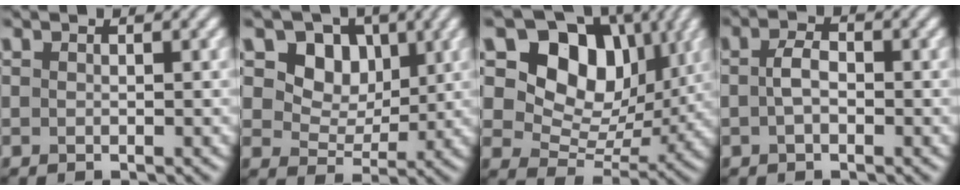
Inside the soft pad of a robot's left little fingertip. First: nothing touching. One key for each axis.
{"total": 7.5, "fx": 3.2, "fy": 5.8, "fz": 3.6, "tx": -0.079, "ty": -0.007, "tz": 0.061}
{"total": 11.4, "fx": 4.1, "fy": 8.1, "fz": 6.8, "tx": -0.105, "ty": -0.002, "tz": 0.060}
{"total": 2.1, "fx": -0.3, "fy": 1.2, "fz": 1.7, "tx": -0.039, "ty": 0.006, "tz": -0.009}